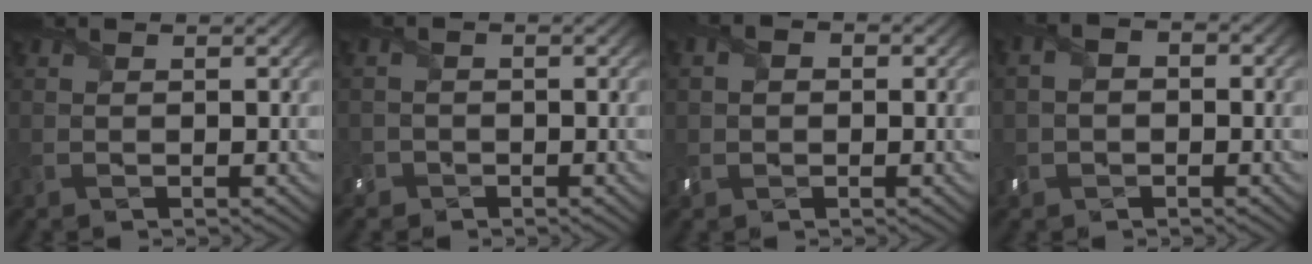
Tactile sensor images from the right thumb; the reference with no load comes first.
{"total": 2.3, "force": [-1.6, 1.6, 0.1], "torque": [-0.002, 0.000, -0.037]}
{"total": 2.7, "force": [-0.1, 2.2, 1.6], "torque": [-0.037, 0.004, -0.004]}
{"total": 3.4, "force": [-0.6, 2.5, 2.3], "torque": [-0.048, 0.008, -0.014]}